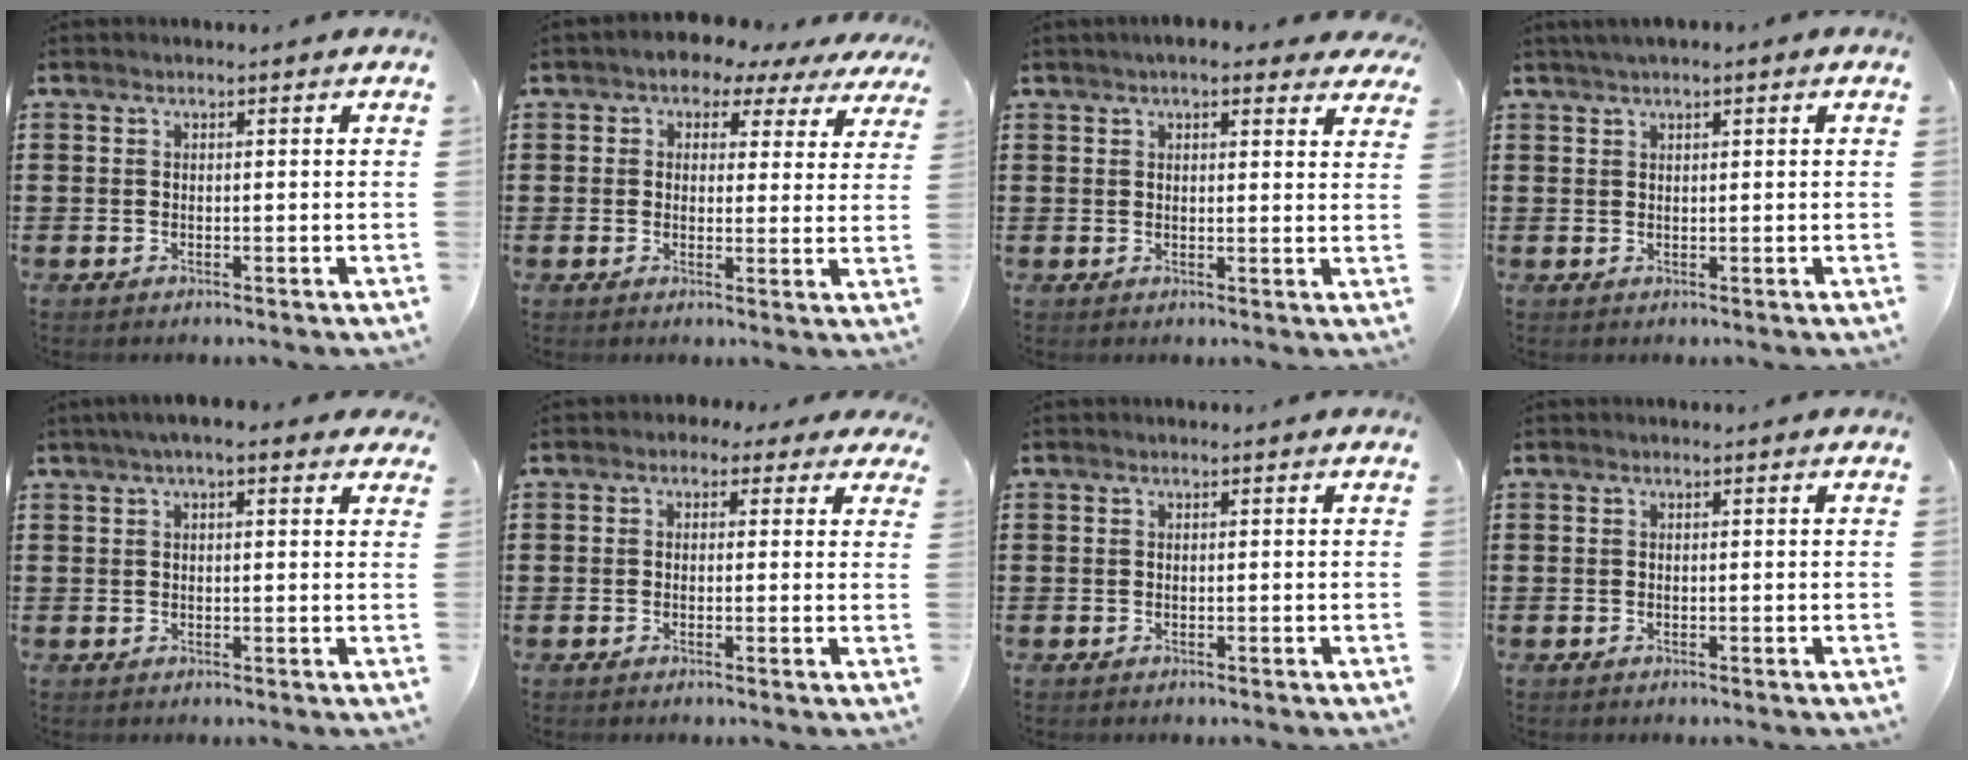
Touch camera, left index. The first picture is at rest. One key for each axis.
{"total": 3.0, "fx": 2.3, "fy": 1.9, "fz": 0.5, "tx": -0.020, "ty": -0.010, "tz": 0.035}
{"total": 3.6, "fx": 3.0, "fy": 0.7, "fz": 1.9, "tx": -0.037, "ty": -0.004, "tz": 0.053}
{"total": 1.2, "fx": 0.8, "fy": 0.2, "fz": 0.9, "tx": -0.017, "ty": 0.002, "tz": 0.014}
{"total": 3.1, "fx": 1.8, "fy": 1.0, "fz": 2.4, "tx": -0.050, "ty": 0.009, "tz": 0.030}
{"total": 1.6, "fx": 0.2, "fy": 1.4, "fz": 0.7, "tx": -0.021, "ty": 0.010, "tz": 0.002}
{"total": 0.0}
{"total": 0.0}